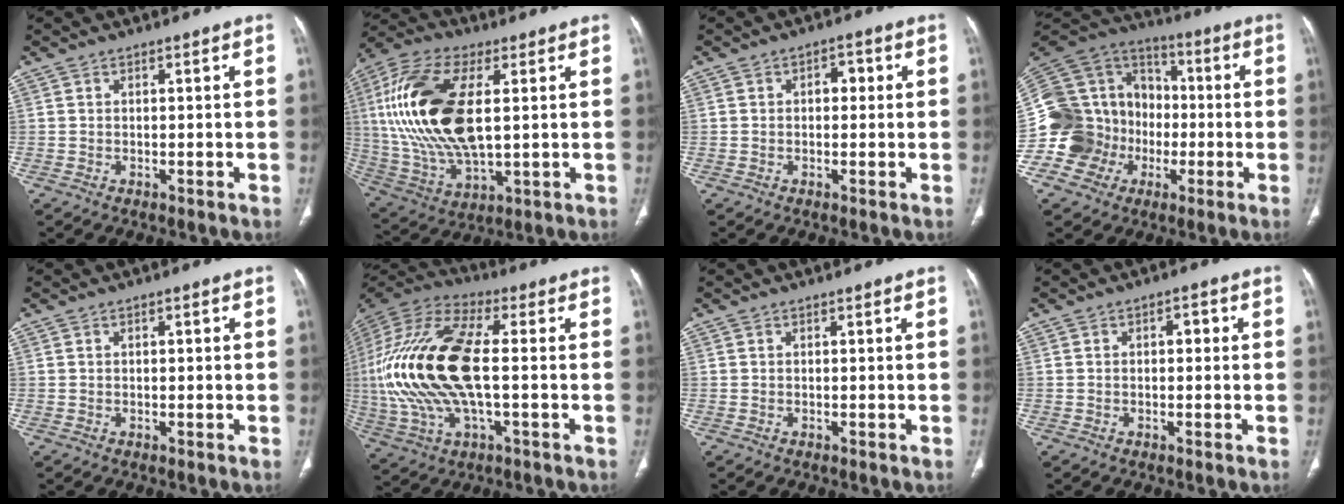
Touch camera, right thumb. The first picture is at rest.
{"total": 23.2, "force": [3.5, 11.0, 20.1], "torque": [-0.428, -0.009, 0.066]}
{"total": 2.8, "force": [0.3, 1.9, 2.1], "torque": [-0.018, 0.011, -0.001]}
{"total": 21.8, "force": [-4.8, 19.9, 7.5], "torque": [-0.135, 0.097, -0.076]}
{"total": 1.1, "force": [0.2, 0.5, 0.9], "torque": [-0.016, 0.003, 0.003]}
{"total": 25.5, "force": [-0.6, 10.7, 23.1], "torque": [-0.527, 0.011, -0.009]}
{"total": 0.0}
{"total": 1.4, "force": [0.2, 0.8, 1.1], "torque": [-0.013, 0.006, 0.000]}